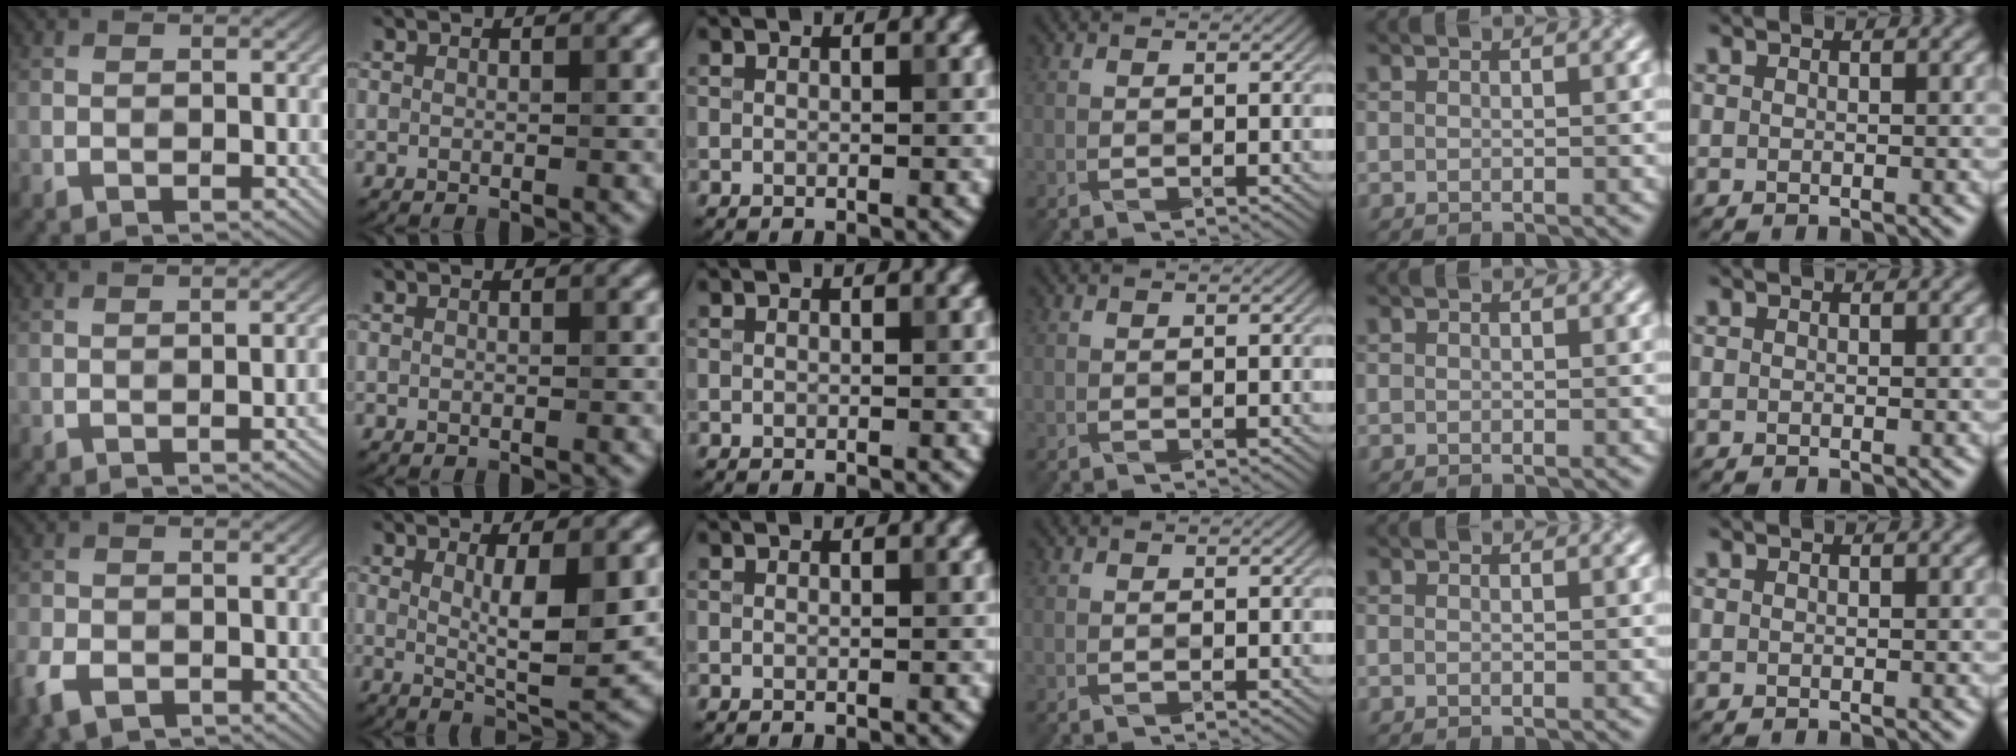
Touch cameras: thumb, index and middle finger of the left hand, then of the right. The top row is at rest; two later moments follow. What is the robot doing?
{"motion": "wrap", "object": "napkin"}